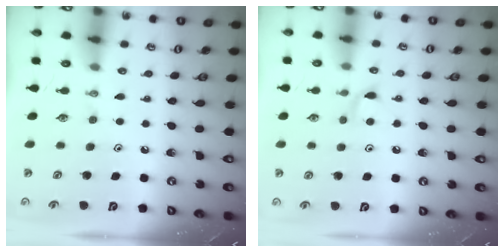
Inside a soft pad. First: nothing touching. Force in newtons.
{"total": 5.2, "press": 5.2, "slide": 0.7}